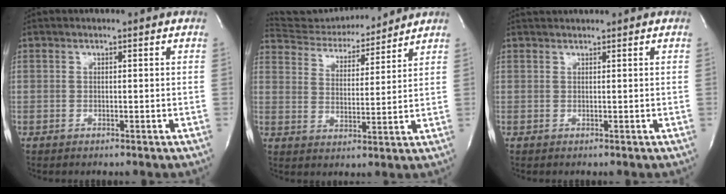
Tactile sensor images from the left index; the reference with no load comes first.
{"total": 13.3, "force": [12.8, 2.0, 3.1], "torque": [-0.053, 0.004, 0.208]}
{"total": 1.6, "force": [1.5, -0.4, 0.3], "torque": [-0.004, 0.014, 0.032]}